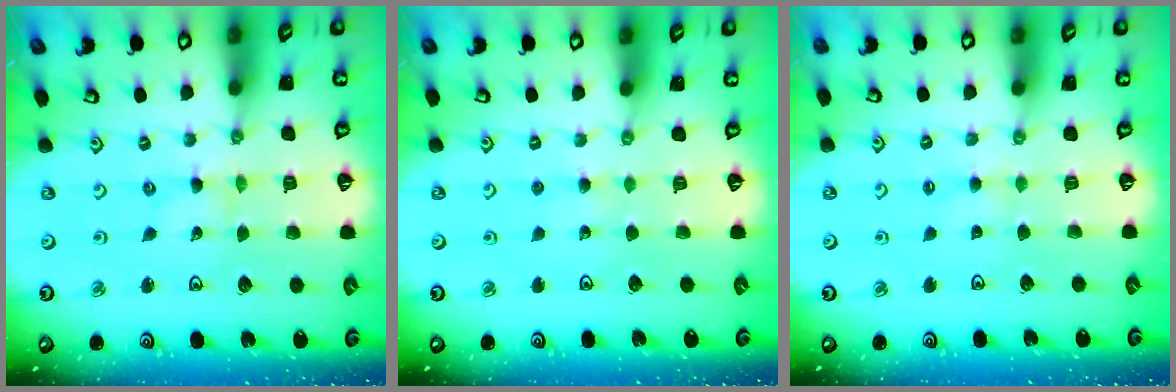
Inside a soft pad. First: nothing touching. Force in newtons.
{"total": 2.5, "press": 2.5, "slide": 0.4}
{"total": 2.3, "press": 2.2, "slide": 0.5}